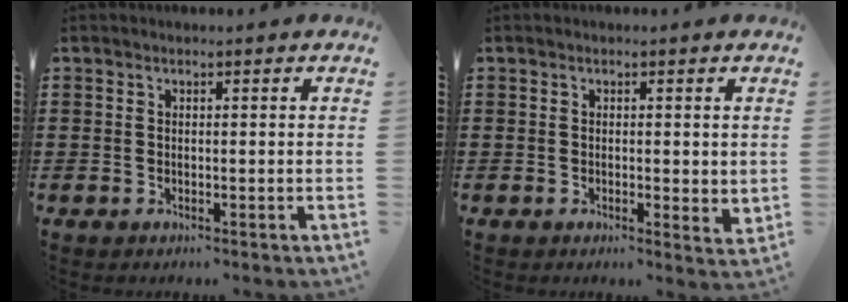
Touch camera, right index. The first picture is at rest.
{"total": 1.1, "force": [0.0, 0.4, 1.0], "torque": [-0.019, 0.002, -0.001]}